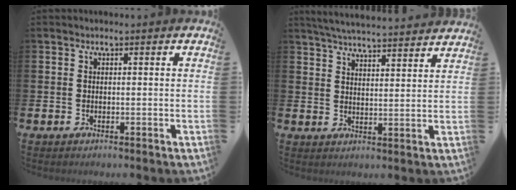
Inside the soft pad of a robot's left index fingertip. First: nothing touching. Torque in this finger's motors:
{"motor_torque": [0.97, -1.17, 0.37, 0.11]}